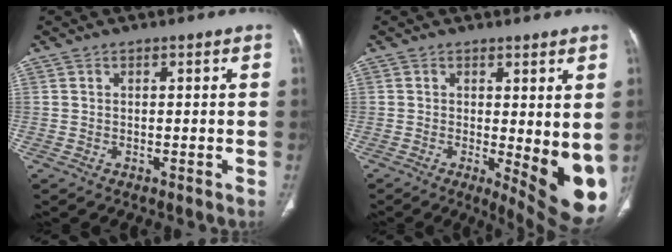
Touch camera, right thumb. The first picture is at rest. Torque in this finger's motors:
{"motor_torque": [-0.44, 1.59, 0.00, -0.15, 0.06]}